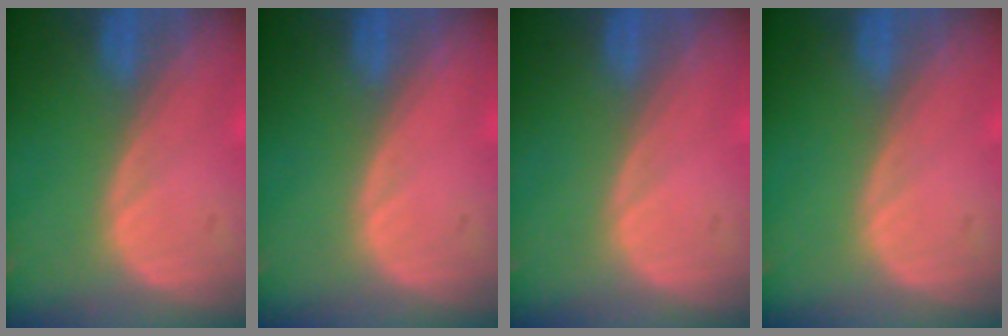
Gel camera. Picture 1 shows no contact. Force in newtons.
{"total": 0.0}
{"total": 0.0}
{"total": 0.0}